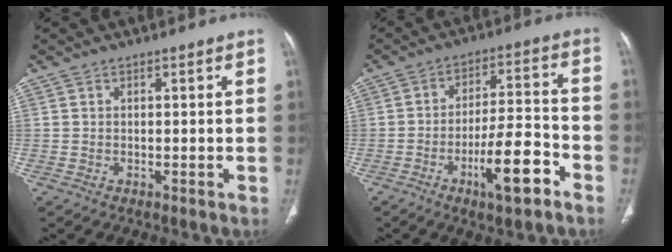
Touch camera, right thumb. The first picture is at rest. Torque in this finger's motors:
{"motor_torque": [2.02, 0.94, 1.04, -1.19, 0.31]}